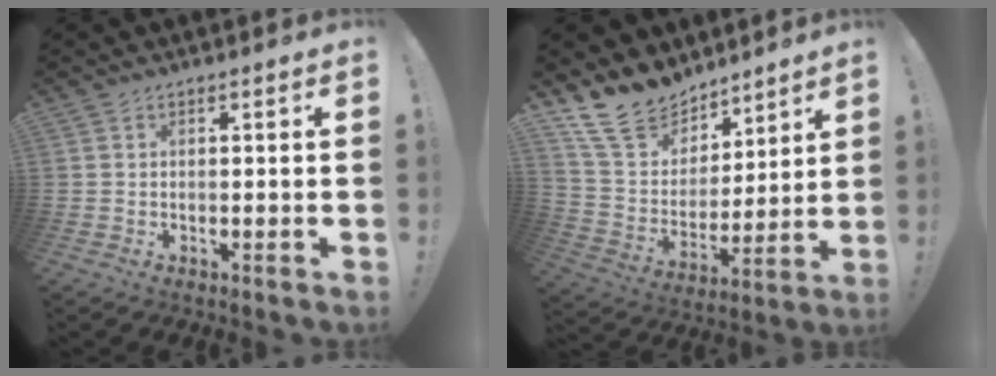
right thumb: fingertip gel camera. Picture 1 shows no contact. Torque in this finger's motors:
{"motor_torque": [0.46, 1.83, 0.42, 0.42, 0.03]}